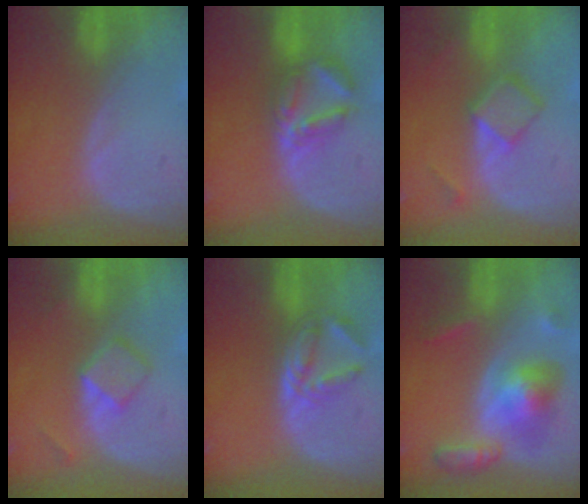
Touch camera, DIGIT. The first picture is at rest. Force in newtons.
{"total": 5.8, "press": 5.7, "slide": 1.2}
{"total": 5.1, "press": 4.7, "slide": 2.0}
{"total": 4.1, "press": 4.0, "slide": 0.9}
{"total": 5.8, "press": 4.9, "slide": 3.1}
{"total": 8.1, "press": 8.1, "slide": 0.6}